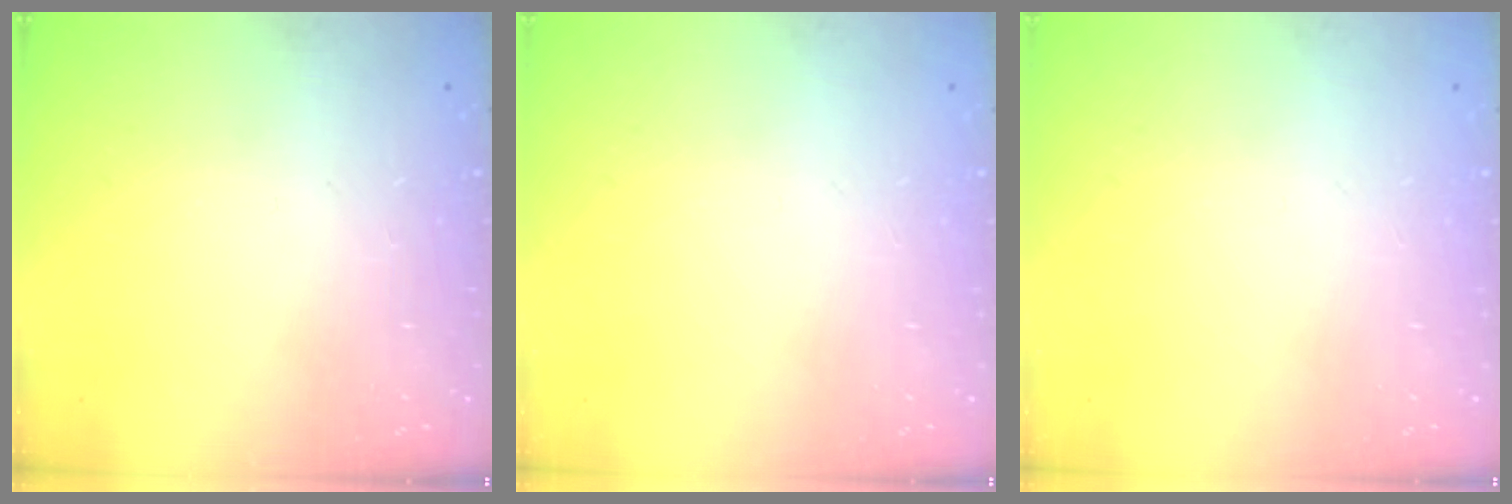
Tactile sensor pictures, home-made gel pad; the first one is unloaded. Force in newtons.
{"total": 0.0}
{"total": 0.0}